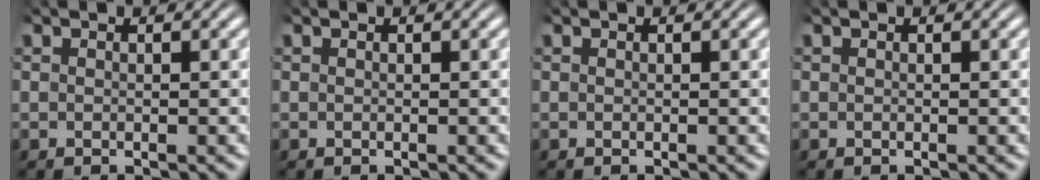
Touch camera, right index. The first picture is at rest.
{"total": 0.0}
{"total": 0.0}
{"total": 0.0}